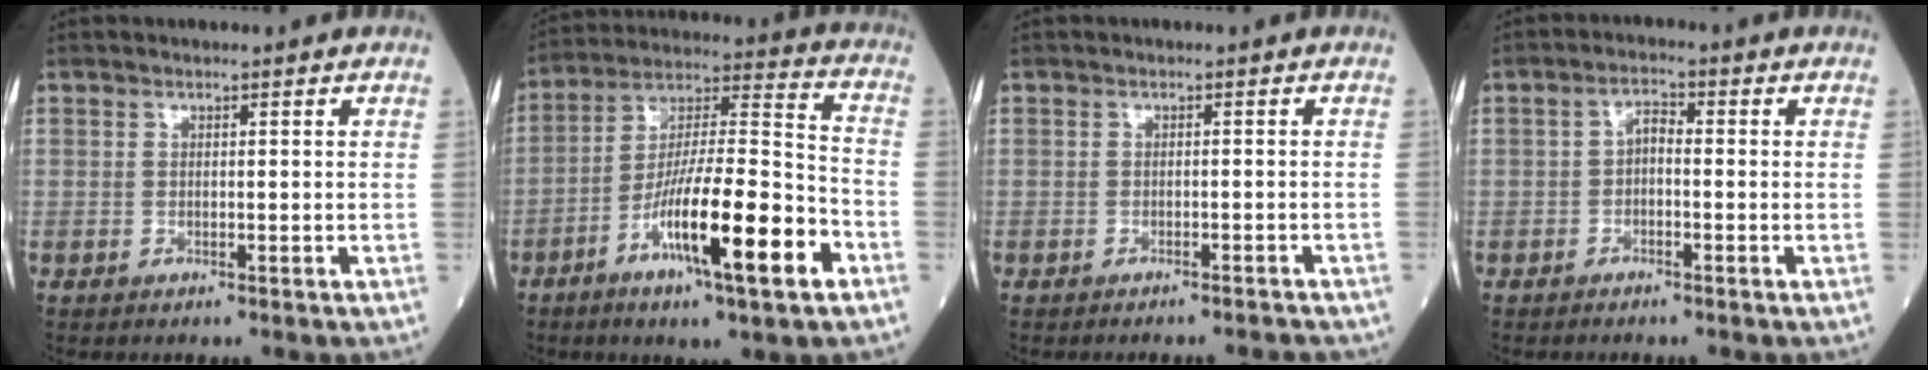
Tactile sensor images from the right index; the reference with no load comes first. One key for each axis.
{"total": 18.1, "fx": -7.8, "fy": 1.6, "fz": 16.2, "tx": -0.290, "ty": -0.013, "tz": -0.133}
{"total": 3.9, "fx": -3.7, "fy": 0.6, "fz": 0.9, "tx": -0.008, "ty": -0.007, "tz": -0.042}
{"total": 2.3, "fx": -0.5, "fy": 1.0, "fz": 2.0, "tx": -0.031, "ty": 0.007, "tz": -0.012}